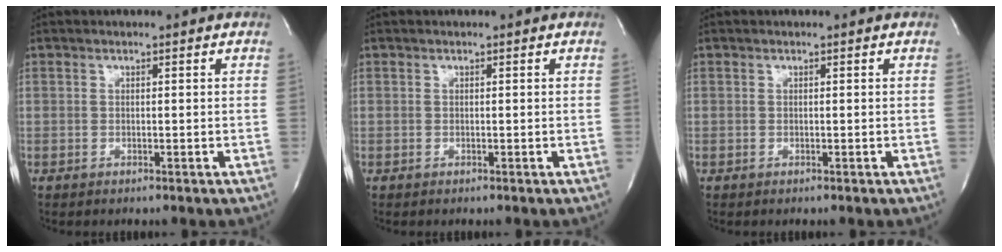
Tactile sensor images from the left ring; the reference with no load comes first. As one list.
[{"total": 0.0}, {"total": 0.0}]